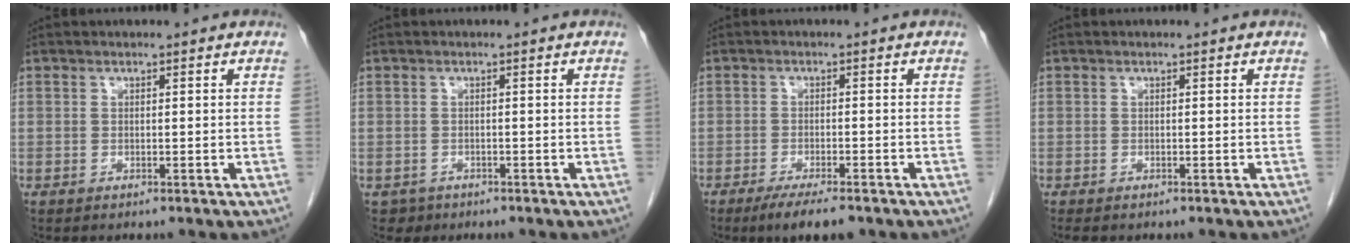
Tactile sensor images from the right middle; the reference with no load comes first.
{"total": 1.3, "force": [-0.8, 1.1, -0.1], "torque": [-0.003, 0.005, -0.009]}
{"total": 5.6, "force": [-4.1, 0.9, 3.8], "torque": [-0.057, -0.012, -0.062]}
{"total": 1.1, "force": [-0.9, 0.1, 0.5], "torque": [-0.009, 0.000, -0.008]}